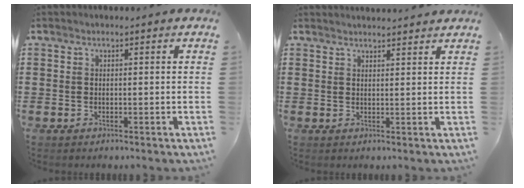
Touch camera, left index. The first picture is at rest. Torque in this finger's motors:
{"motor_torque": [0.27, 0.18, -0.03, 0.01]}